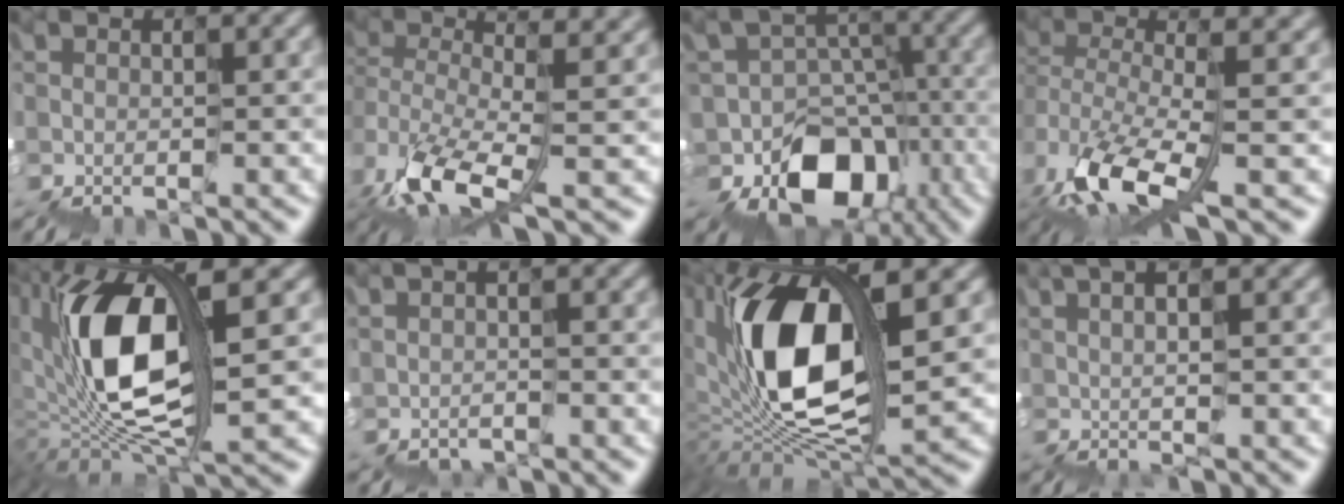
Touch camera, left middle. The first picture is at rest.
{"total": 9.4, "force": [-0.2, 4.3, 8.4], "torque": [-0.205, -0.009, 0.020]}
{"total": 11.4, "force": [-5.7, 8.7, 4.6], "torque": [-0.054, 0.001, -0.074]}
{"total": 8.6, "force": [-1.5, 3.1, 7.9], "torque": [-0.184, -0.011, -0.021]}
{"total": 10.2, "force": [2.7, 3.1, 9.4], "torque": [-0.196, 0.015, 0.054]}
{"total": 0.7, "force": [-0.4, -0.1, 0.5], "torque": [-0.012, -0.007, -0.002]}
{"total": 10.0, "force": [3.4, 3.6, 8.7], "torque": [-0.177, 0.011, 0.068]}
{"total": 2.8, "force": [1.9, -0.7, 2.0], "torque": [-0.019, 0.005, 0.046]}